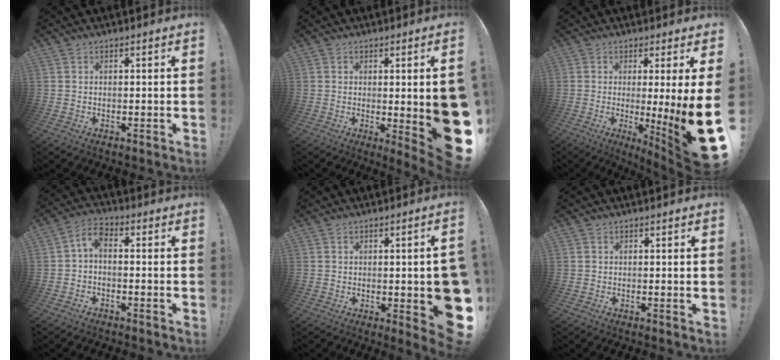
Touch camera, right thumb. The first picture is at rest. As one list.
[{"total": 12.6, "force": [-0.2, 2.4, 12.4], "torque": [-0.143, -0.030, 0.008]}, {"total": 14.4, "force": [-0.6, -0.5, 14.3], "torque": [-0.195, -0.039, -0.005]}, {"total": 4.6, "force": [-0.7, 2.3, 3.9], "torque": [-0.092, 0.003, -0.013]}, {"total": 10.5, "force": [-1.3, 2.8, 10.1], "torque": [-0.107, -0.013, -0.010]}, {"total": 0.7, "force": [0.2, -0.2, 0.6], "torque": [-0.006, -0.002, 0.001]}]